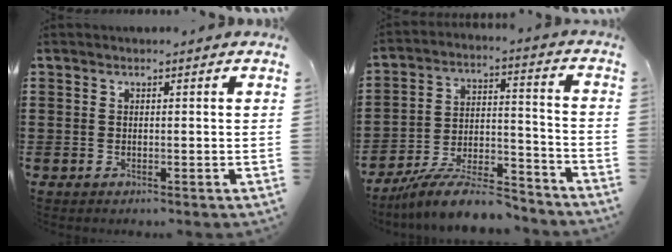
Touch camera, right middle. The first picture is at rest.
{"total": 10.5, "force": [-9.2, 1.5, 4.8], "torque": [-0.085, 0.023, -0.175]}